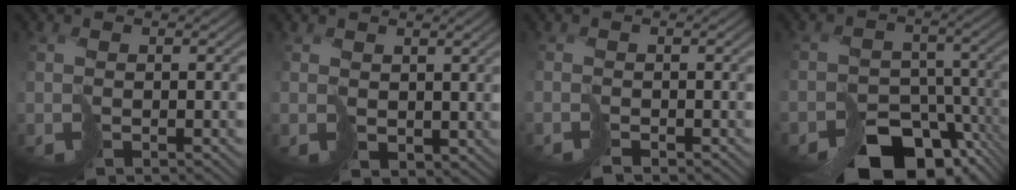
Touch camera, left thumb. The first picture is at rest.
{"total": 2.0, "force": [1.3, 1.4, 0.4], "torque": [-0.016, -0.008, 0.031]}
{"total": 1.6, "force": [-1.5, 0.3, -0.3], "torque": [0.017, -0.004, -0.031]}
{"total": 12.0, "force": [-8.6, 6.8, 4.9], "torque": [-0.077, -0.029, -0.111]}